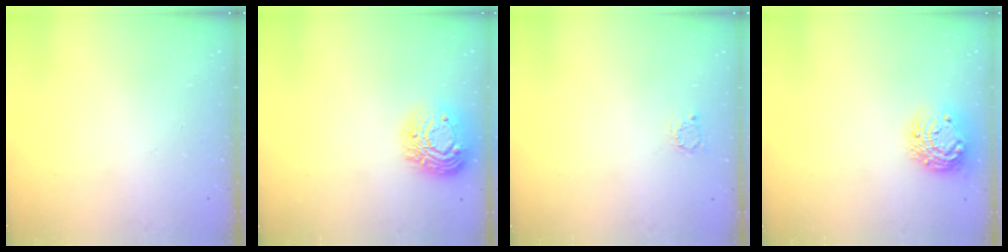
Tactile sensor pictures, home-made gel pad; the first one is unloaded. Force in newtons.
{"total": 13.7, "press": 13.7, "slide": 0.8}
{"total": 2.0, "press": 2.0, "slide": 0.4}
{"total": 12.3, "press": 12.3, "slide": 0.8}